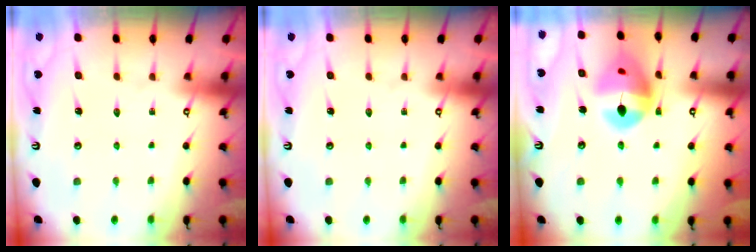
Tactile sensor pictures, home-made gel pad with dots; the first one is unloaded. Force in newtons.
{"total": 0.0}
{"total": 14.4, "press": 14.4, "slide": 1.5}